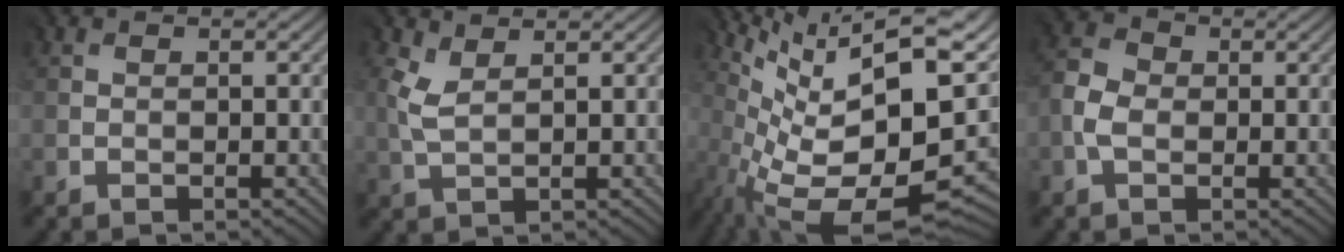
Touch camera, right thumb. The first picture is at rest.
{"total": 2.0, "force": [1.4, 0.6, 1.3], "torque": [-0.048, 0.002, 0.032]}
{"total": 16.1, "force": [0.8, 4.9, 15.3], "torque": [-0.257, -0.004, 0.048]}
{"total": 3.2, "force": [-1.1, 2.4, 1.8], "torque": [-0.050, 0.004, -0.028]}